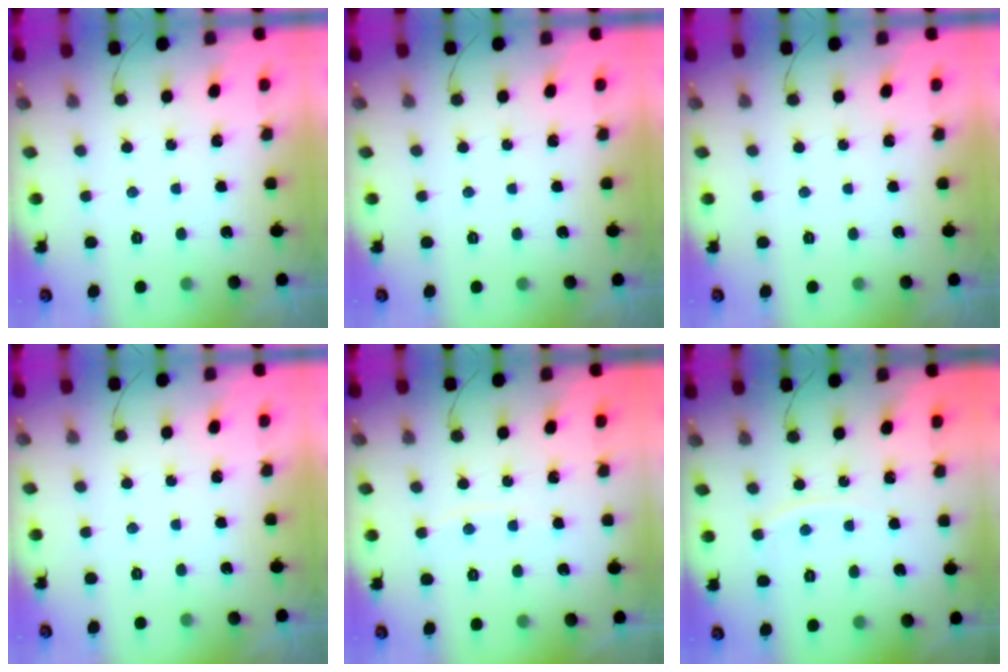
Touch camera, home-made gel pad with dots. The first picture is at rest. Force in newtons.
{"total": 0.0}
{"total": 0.0}
{"total": 0.0}
{"total": 4.3, "press": 4.3, "slide": 0.7}
{"total": 3.7, "press": 3.7, "slide": 0.5}